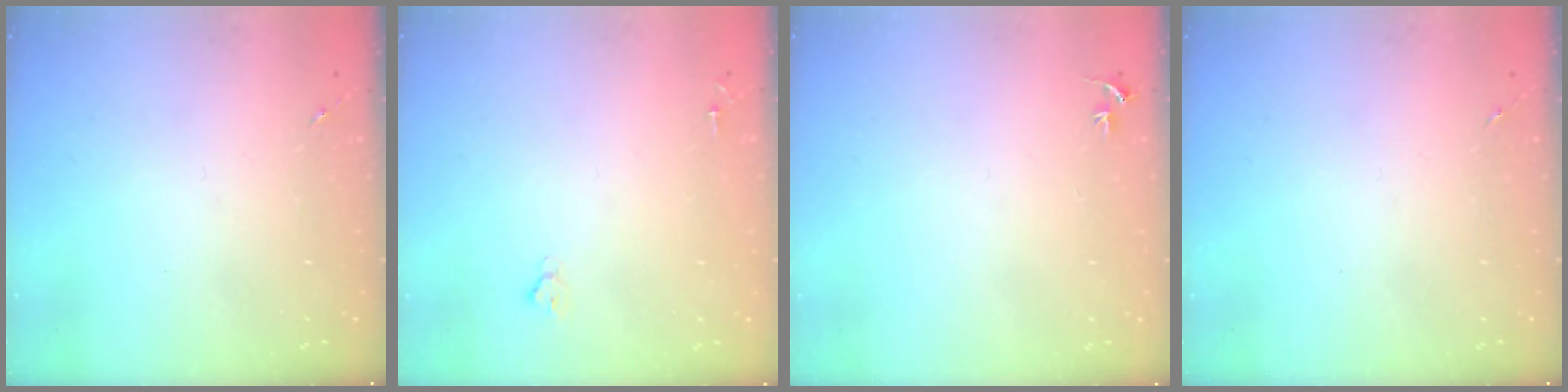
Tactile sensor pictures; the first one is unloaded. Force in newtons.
{"total": 1.9, "press": 1.9, "slide": 0.2}
{"total": 2.3, "press": 2.3, "slide": 0.2}
{"total": 0.0}